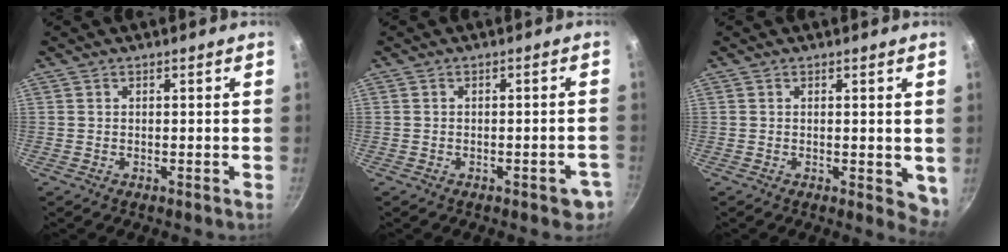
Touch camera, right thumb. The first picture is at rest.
{"total": 4.4, "force": [-2.1, 2.0, 3.3], "torque": [-0.021, 0.021, -0.015]}
{"total": 4.3, "force": [0.2, 2.0, 3.8], "torque": [-0.042, -0.010, 0.003]}